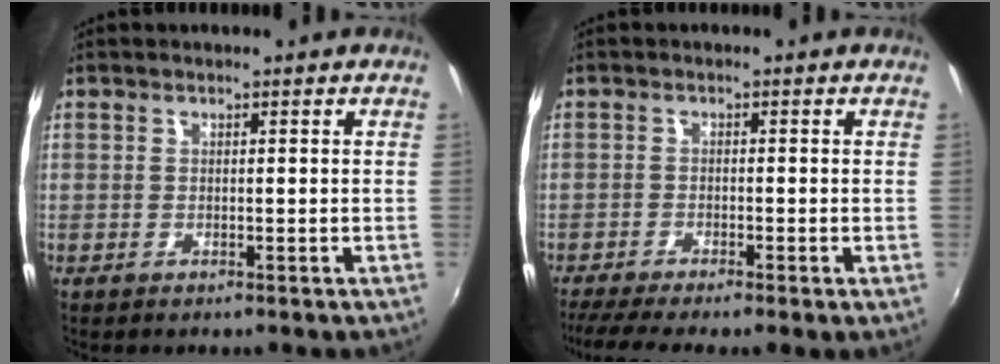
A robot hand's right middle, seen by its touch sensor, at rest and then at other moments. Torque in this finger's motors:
{"motor_torque": [0.92, -1.21, 0.21, 0.12]}